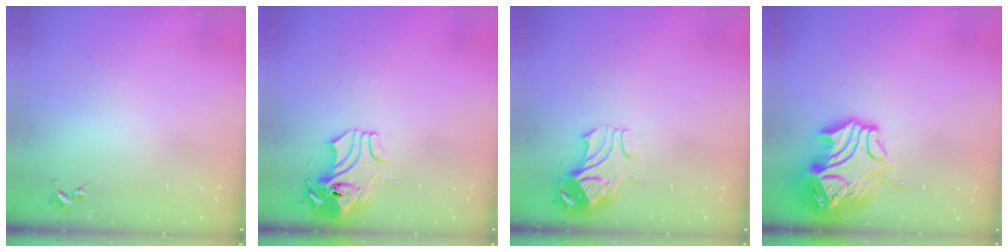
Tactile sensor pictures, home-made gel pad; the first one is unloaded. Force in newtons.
{"total": 12.2, "press": 12.1, "slide": 1.7}
{"total": 9.9, "press": 9.8, "slide": 1.4}
{"total": 17.6, "press": 17.4, "slide": 2.5}